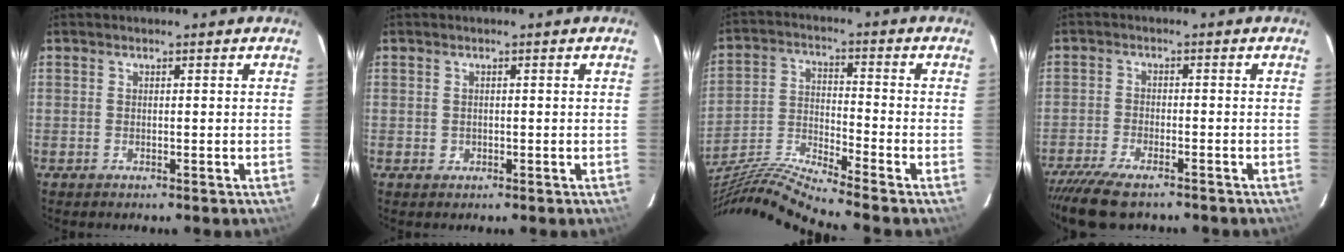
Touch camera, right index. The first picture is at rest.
{"total": 1.0, "force": [-0.2, 0.9, 0.2], "torque": [0.000, 0.002, 0.000]}
{"total": 14.5, "force": [-13.0, -2.7, 5.9], "torque": [-0.126, -0.026, -0.249]}
{"total": 8.8, "force": [-7.3, 2.2, 4.3], "torque": [-0.108, -0.028, -0.132]}